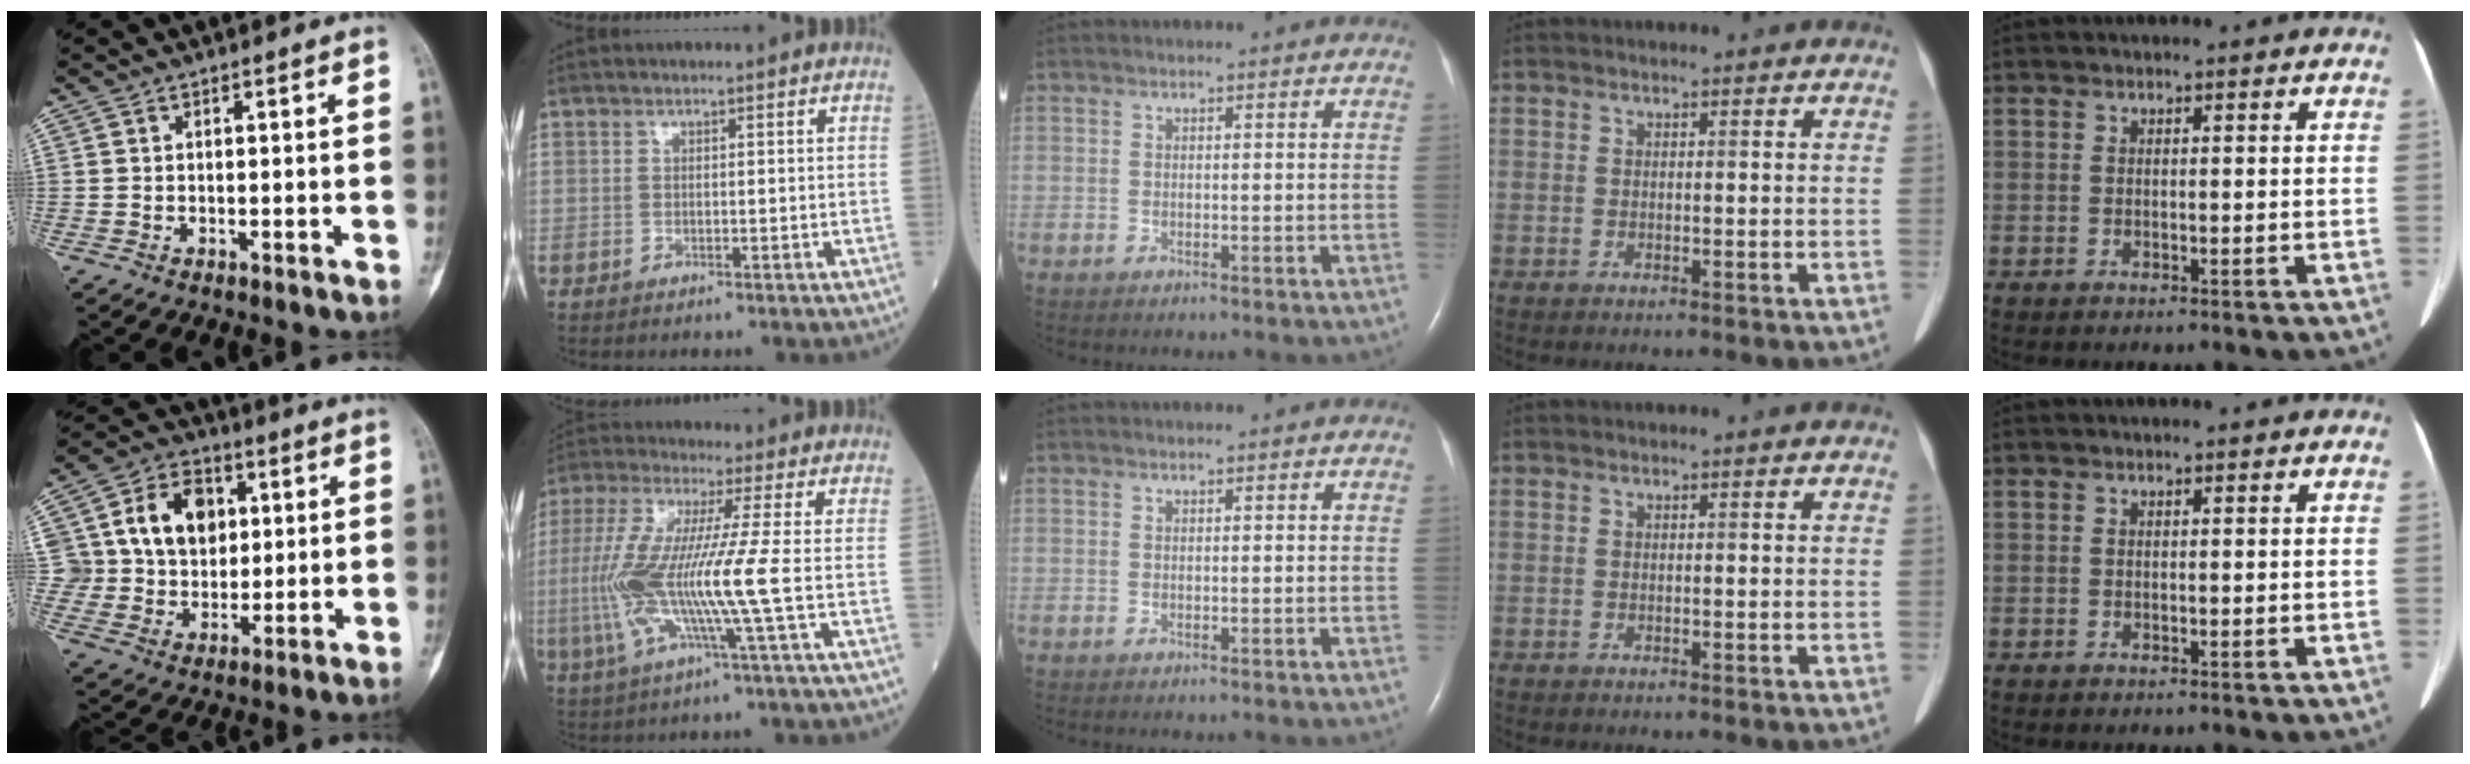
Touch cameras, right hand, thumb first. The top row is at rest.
{"thumb": {"total": 15.3, "force": [3.7, 12.4, 8.2], "torque": [-0.100, 0.010, 0.071]}, "index": {"total": 12.8, "force": [-1.9, -1.0, 12.6], "torque": [-0.273, -0.011, -0.046]}}